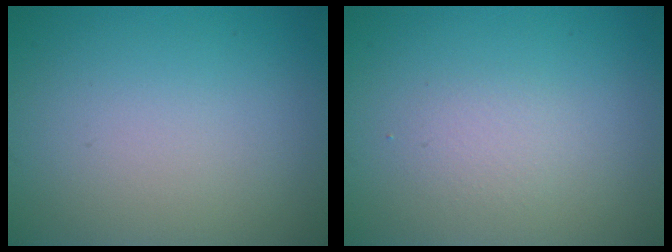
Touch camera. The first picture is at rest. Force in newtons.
{"total": 1.4, "press": 1.4, "slide": 0.1}